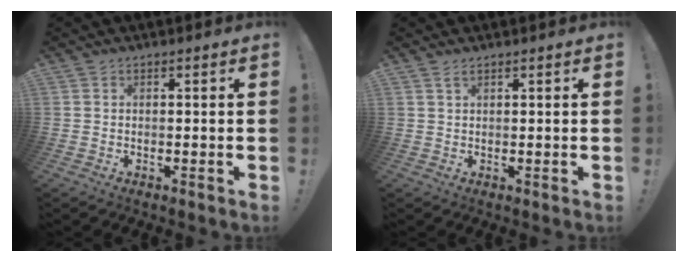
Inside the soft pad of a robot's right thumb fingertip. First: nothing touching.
{"total": 1.6, "force": [1.0, 0.3, 1.1], "torque": [-0.025, 0.000, 0.019]}